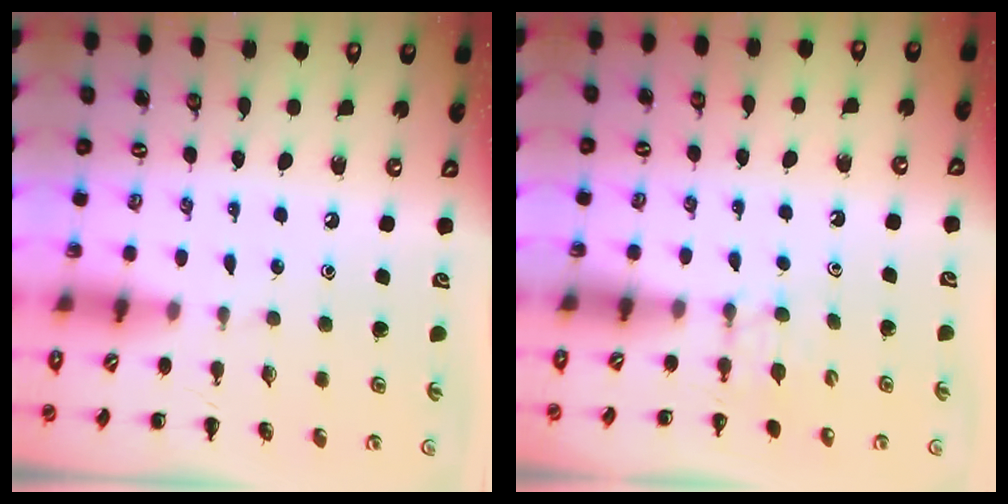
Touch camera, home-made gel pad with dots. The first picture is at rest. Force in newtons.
{"total": 2.6, "press": 2.4, "slide": 1.0}